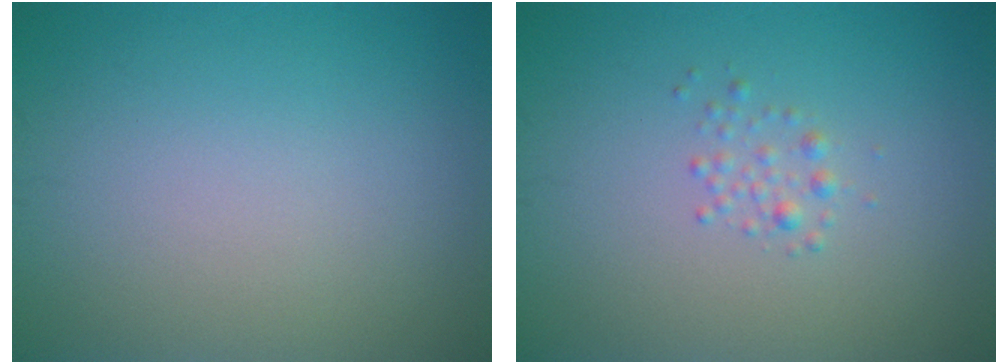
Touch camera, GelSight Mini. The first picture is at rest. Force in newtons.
{"total": 1.1, "press": 1.1, "slide": 0.0}